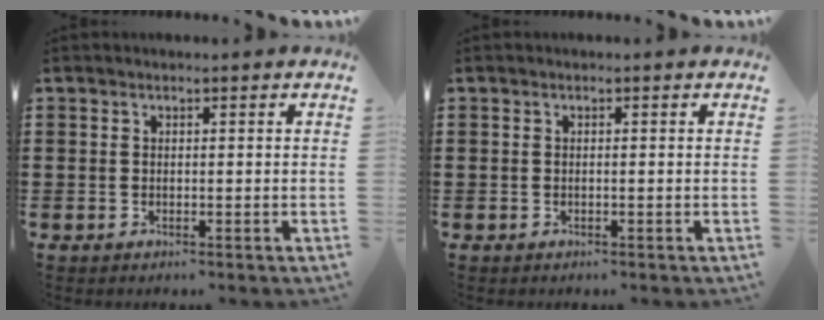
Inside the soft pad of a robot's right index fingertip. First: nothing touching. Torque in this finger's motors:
{"motor_torque": [-0.38, 0.41, 0.00, 0.00]}